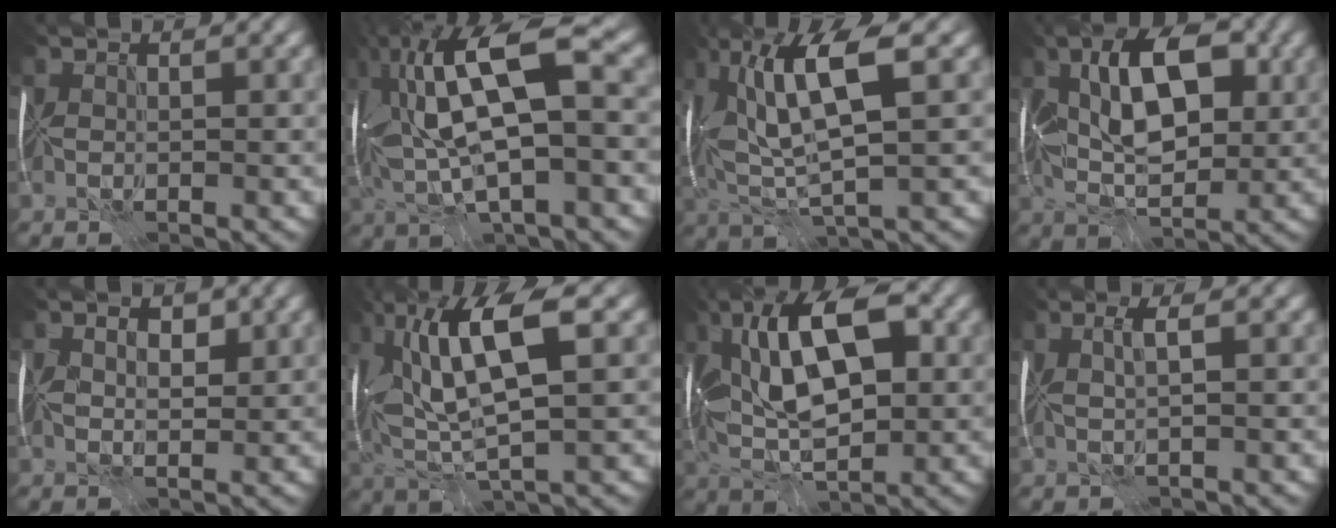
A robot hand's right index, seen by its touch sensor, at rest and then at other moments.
{"total": 12.9, "force": [1.9, 4.7, 11.9], "torque": [-0.243, 0.013, 0.034]}
{"total": 9.6, "force": [2.1, 2.7, 8.9], "torque": [-0.173, 0.009, 0.041]}
{"total": 8.5, "force": [1.0, 4.2, 7.4], "torque": [-0.120, 0.005, 0.007]}
{"total": 1.2, "force": [0.1, 0.8, 0.9], "torque": [-0.016, -0.005, 0.002]}
{"total": 10.4, "force": [2.3, 3.1, 9.6], "torque": [-0.183, 0.012, 0.041]}
{"total": 11.0, "force": [1.8, 5.0, 9.7], "torque": [-0.156, 0.013, 0.020]}
{"total": 1.3, "force": [-0.2, -0.6, 1.2], "torque": [-0.024, -0.004, -0.002]}